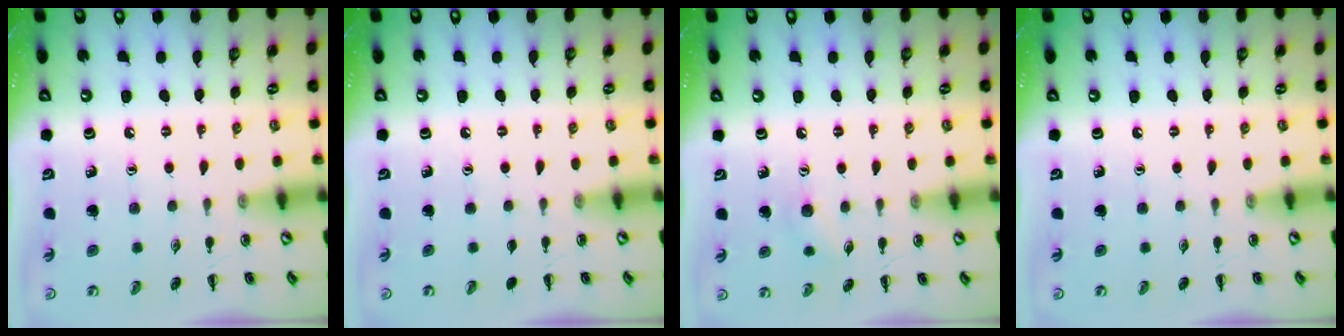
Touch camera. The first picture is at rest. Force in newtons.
{"total": 0.0}
{"total": 5.8, "press": 5.6, "slide": 1.4}
{"total": 0.0}